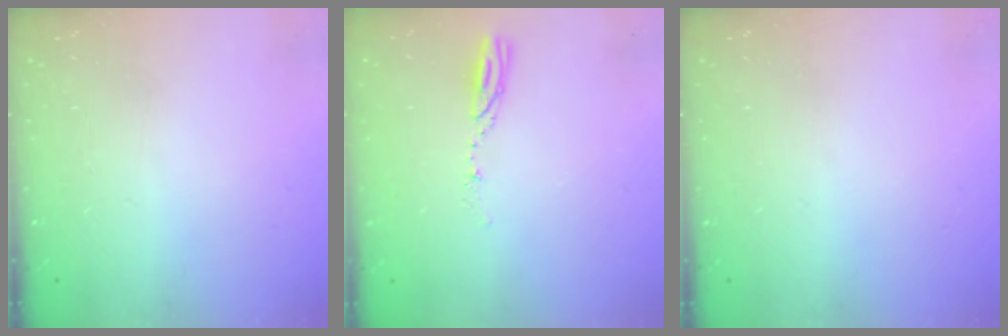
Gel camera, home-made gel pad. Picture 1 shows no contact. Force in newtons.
{"total": 3.9, "press": 3.9, "slide": 0.3}
{"total": 0.0}